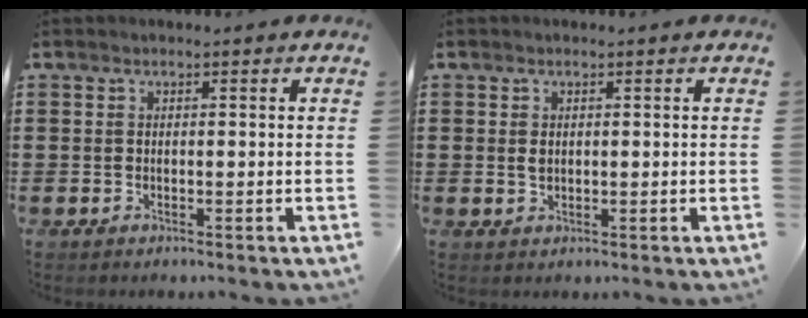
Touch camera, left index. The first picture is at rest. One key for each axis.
{"total": 1.2, "fx": 0.2, "fy": 0.8, "fz": 0.9, "tx": -0.020, "ty": 0.005, "tz": 0.002}